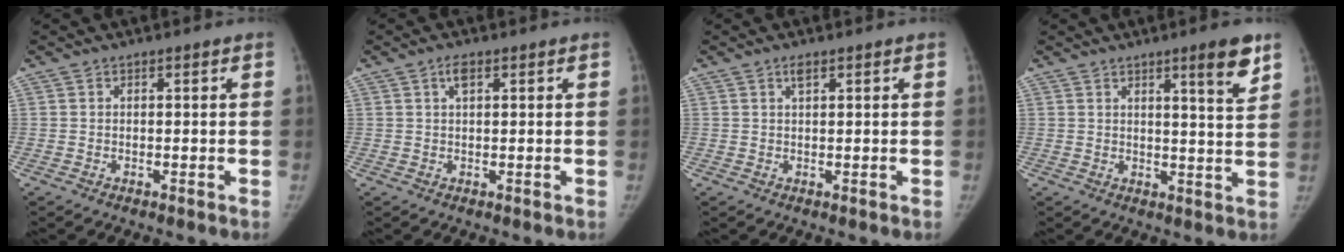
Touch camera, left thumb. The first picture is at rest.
{"total": 2.0, "force": [0.9, 0.8, 1.6], "torque": [-0.029, 0.004, 0.016]}
{"total": 1.3, "force": [0.8, 0.4, 0.9], "torque": [-0.016, 0.002, 0.014]}
{"total": 6.9, "force": [4.3, 0.6, 5.4], "torque": [-0.071, -0.031, 0.061]}